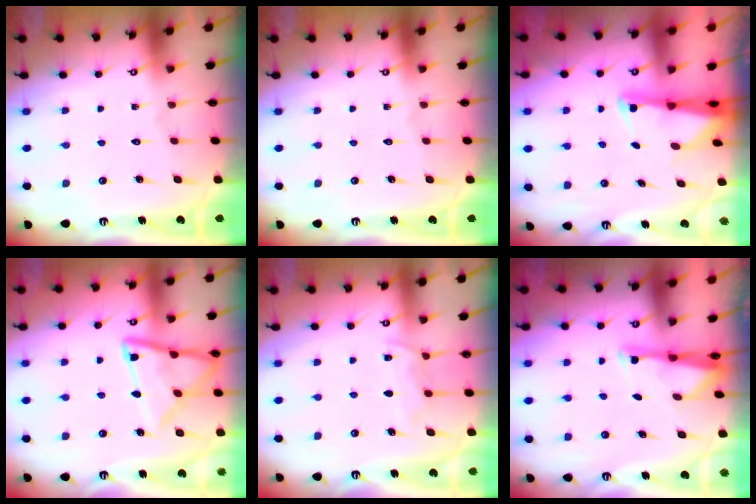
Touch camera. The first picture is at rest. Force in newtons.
{"total": 0.0}
{"total": 2.5, "press": 2.5, "slide": 0.5}
{"total": 14.4, "press": 14.3, "slide": 1.3}
{"total": 7.2, "press": 7.1, "slide": 1.0}
{"total": 2.9, "press": 2.8, "slide": 0.5}